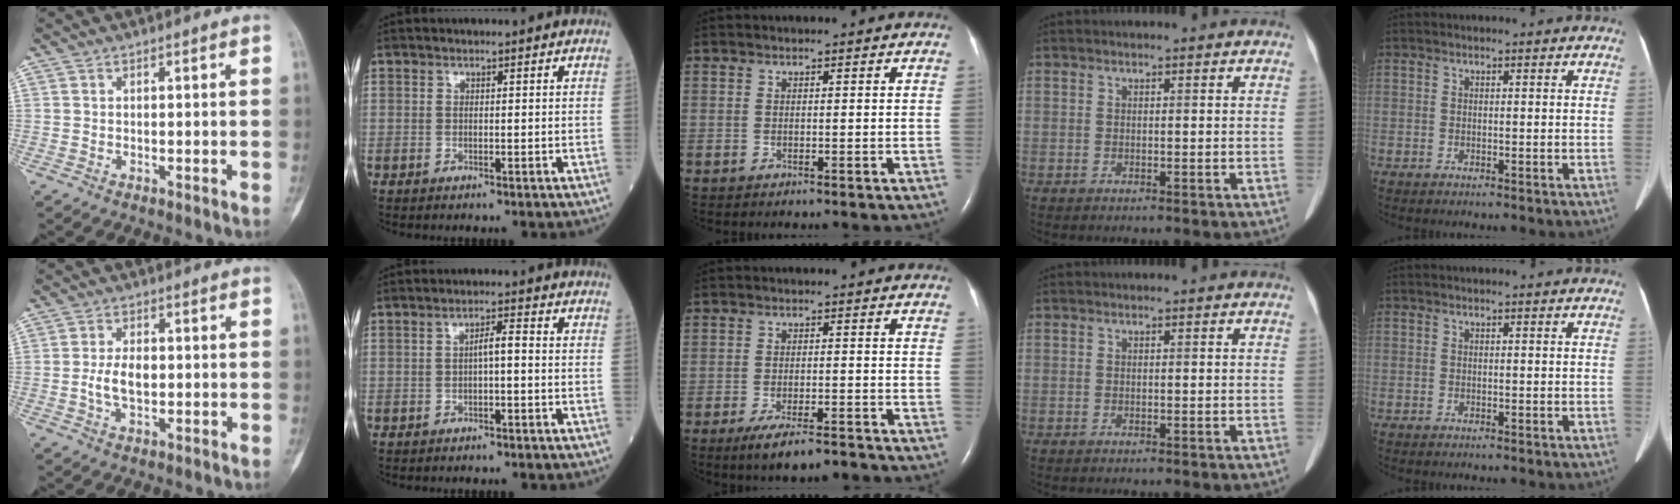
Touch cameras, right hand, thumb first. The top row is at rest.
{"thumb": {"total": 5.4, "force": [-0.4, 3.0, 4.4], "torque": [-0.084, 0.005, -0.009]}, "index": {"total": 2.4, "force": [-0.3, 0.4, 2.4], "torque": [-0.036, 0.007, -0.007]}, "middle": {"total": 6.3, "force": [-5.0, 1.0, 3.8], "torque": [-0.066, -0.011, -0.083]}}